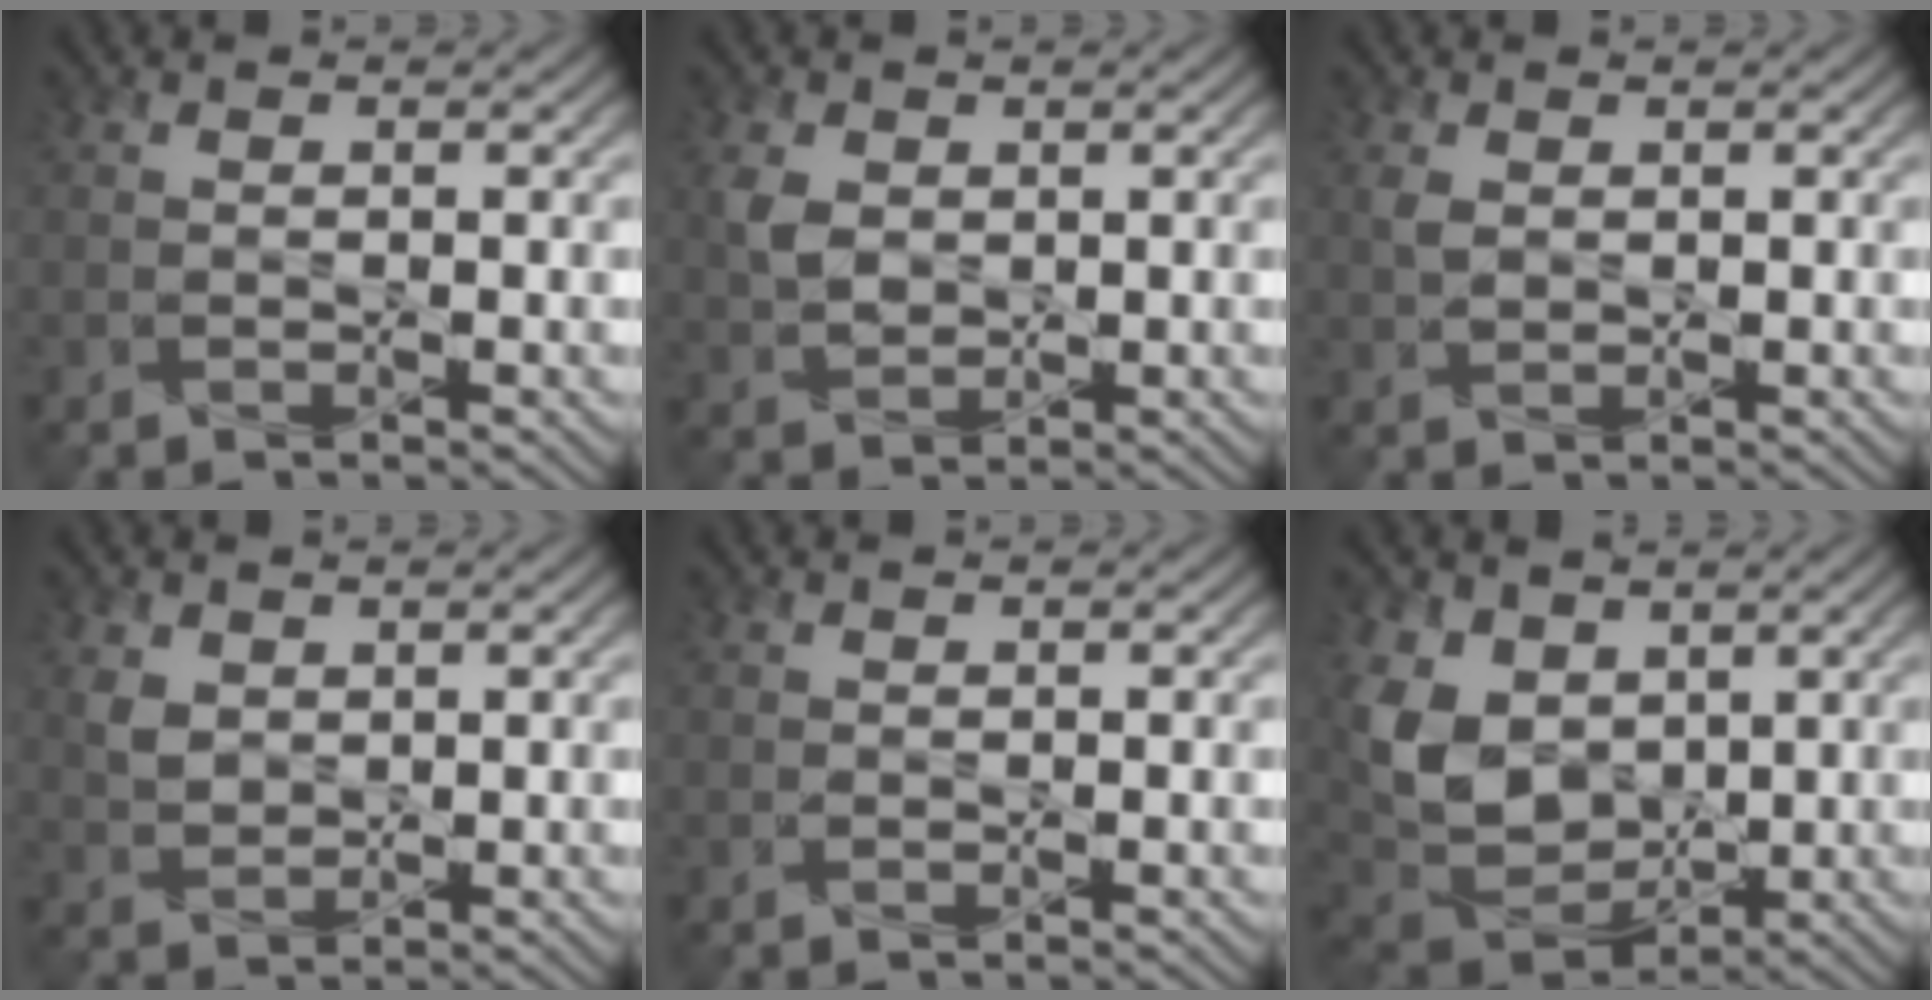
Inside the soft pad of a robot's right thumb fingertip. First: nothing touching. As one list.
[{"total": 3.6, "force": [0.9, 2.7, 2.2], "torque": [-0.060, 0.000, 0.018]}, {"total": 1.7, "force": [0.6, 1.2, 1.1], "torque": [-0.036, 0.000, 0.013]}, {"total": 2.7, "force": [1.2, 2.0, 1.3], "torque": [-0.039, -0.003, 0.027]}, {"total": 0.0}, {"total": 10.1, "force": [2.8, 7.3, 6.3], "torque": [-0.184, -0.006, 0.055]}]